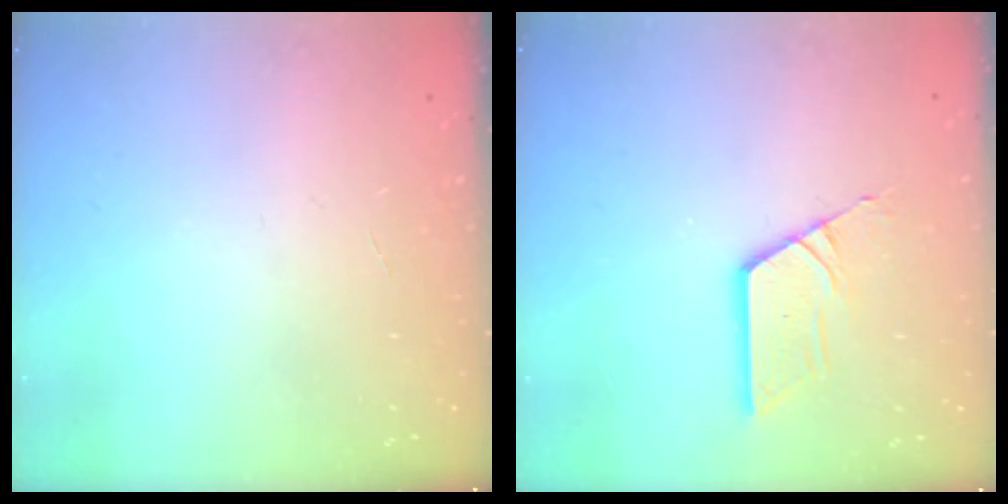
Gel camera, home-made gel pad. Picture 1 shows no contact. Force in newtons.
{"total": 6.7, "press": 6.7, "slide": 0.5}